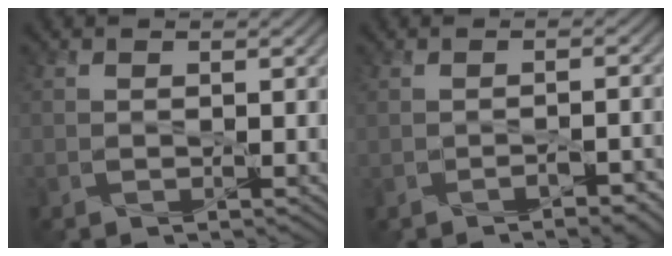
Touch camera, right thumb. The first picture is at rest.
{"total": 2.8, "force": [-1.6, 0.8, 2.2], "torque": [-0.035, 0.001, -0.023]}